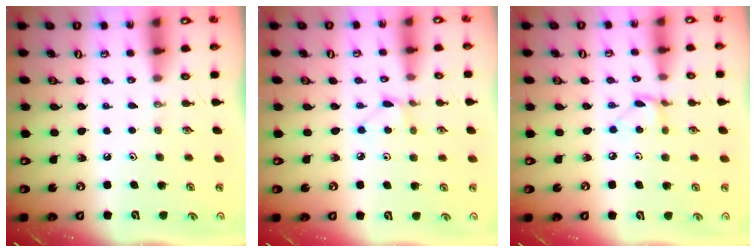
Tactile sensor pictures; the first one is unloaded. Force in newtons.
{"total": 3.0, "press": 3.0, "slide": 0.4}
{"total": 4.1, "press": 4.1, "slide": 0.1}